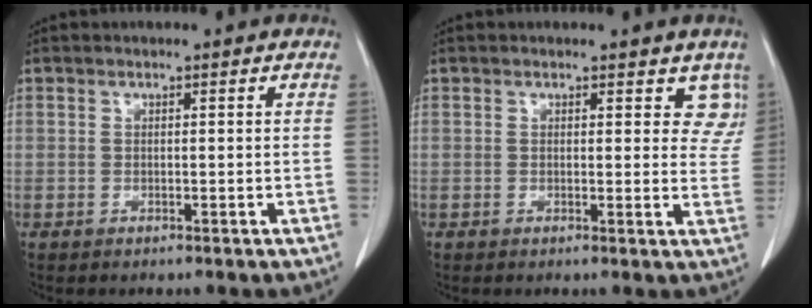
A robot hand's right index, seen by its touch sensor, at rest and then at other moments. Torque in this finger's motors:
{"motor_torque": [-0.14, 0.10, -0.03, -0.01]}